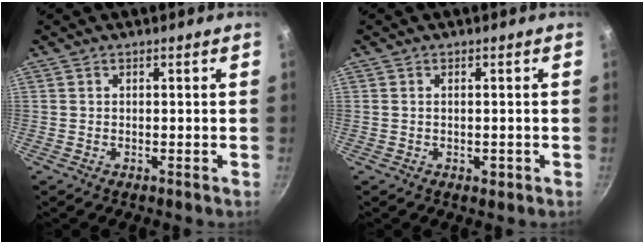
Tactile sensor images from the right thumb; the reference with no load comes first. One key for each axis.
{"total": 1.5, "fx": -0.4, "fy": 0.9, "fz": 1.2, "tx": -0.016, "ty": -0.001, "tz": -0.005}